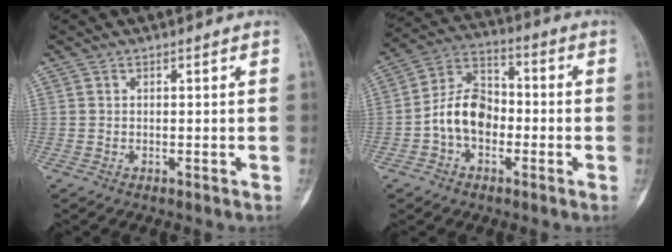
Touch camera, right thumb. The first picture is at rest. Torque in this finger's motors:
{"motor_torque": [1.61, 1.37, 0.80, -0.60, 0.08]}